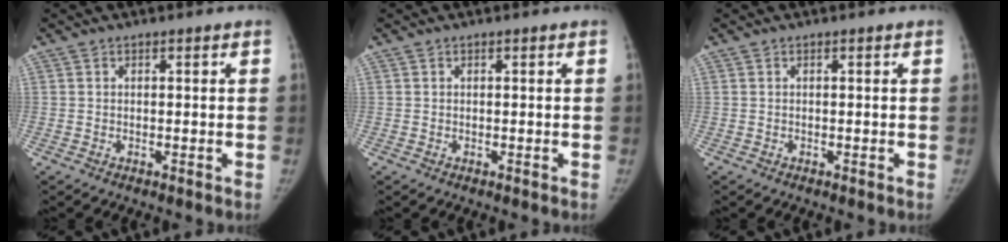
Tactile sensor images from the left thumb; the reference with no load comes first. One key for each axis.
{"total": 0.0}
{"total": 0.0}